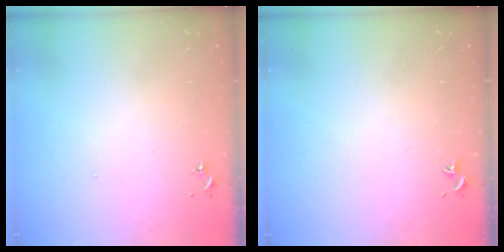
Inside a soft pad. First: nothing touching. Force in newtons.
{"total": 0.0}